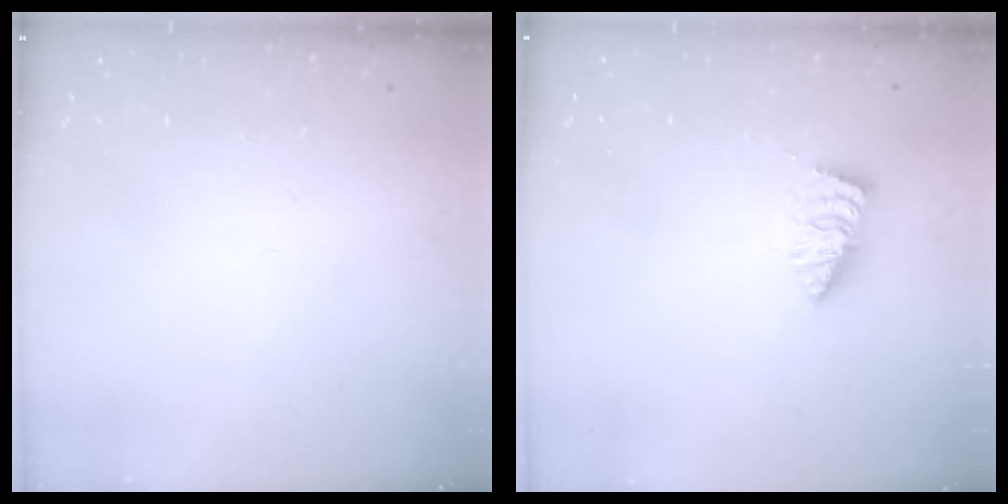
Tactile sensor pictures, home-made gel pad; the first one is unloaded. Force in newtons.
{"total": 2.3, "press": 2.3, "slide": 0.1}